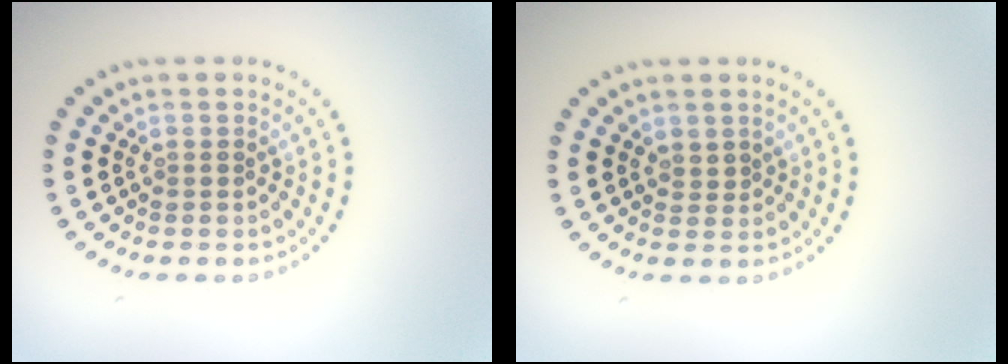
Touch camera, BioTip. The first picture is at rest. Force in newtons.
{"total": 0.6, "press": 0.3, "slide": 0.5}